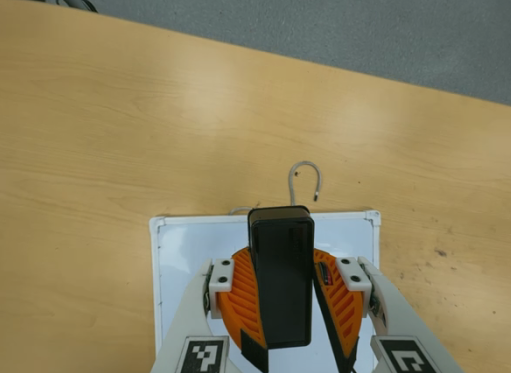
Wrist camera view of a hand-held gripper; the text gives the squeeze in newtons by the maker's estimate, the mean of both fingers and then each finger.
{"total": 9.6, "left": 9.9, "right": 9.2}